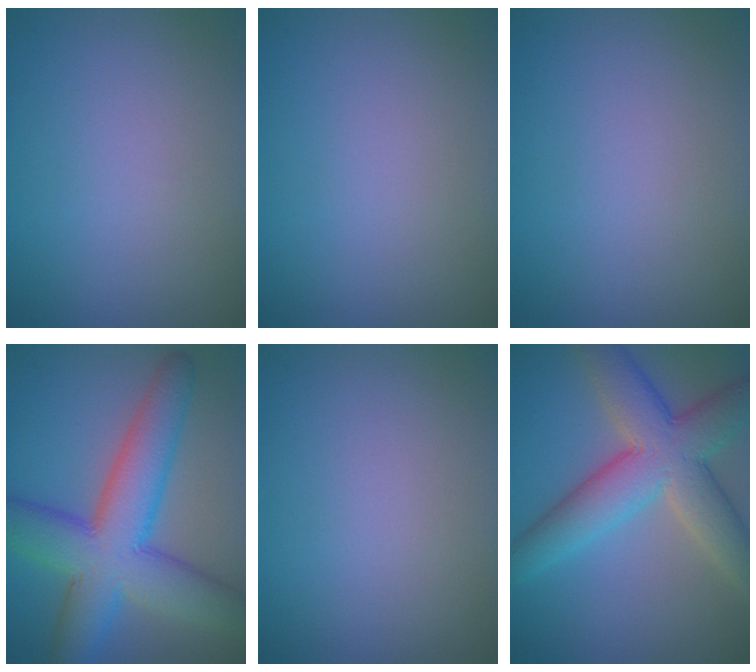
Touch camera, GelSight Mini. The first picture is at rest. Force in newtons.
{"total": 0.0}
{"total": 0.0}
{"total": 10.1, "press": 10.1, "slide": 0.2}
{"total": 0.0}
{"total": 8.7, "press": 8.7, "slide": 0.3}